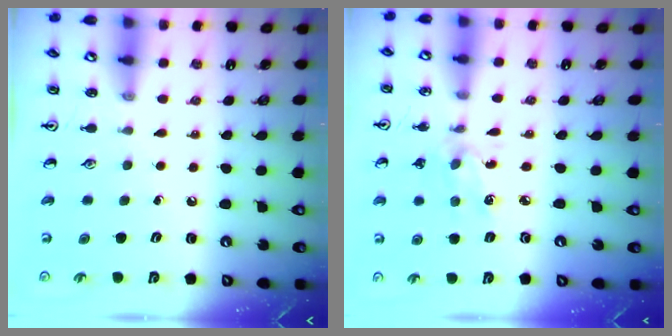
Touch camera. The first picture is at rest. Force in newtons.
{"total": 3.0, "press": 2.9, "slide": 0.7}